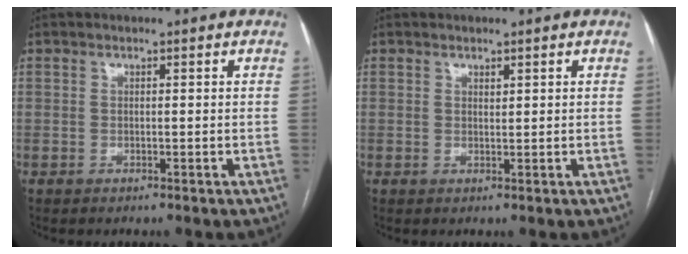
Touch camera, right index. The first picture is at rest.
{"total": 0.6, "force": [0.5, 0.2, 0.3], "torque": [-0.008, -0.004, 0.010]}